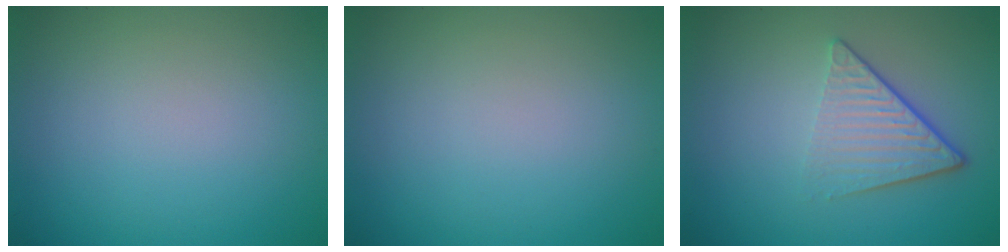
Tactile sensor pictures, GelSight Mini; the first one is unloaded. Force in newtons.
{"total": 0.0}
{"total": 4.7, "press": 3.0, "slide": 3.7}